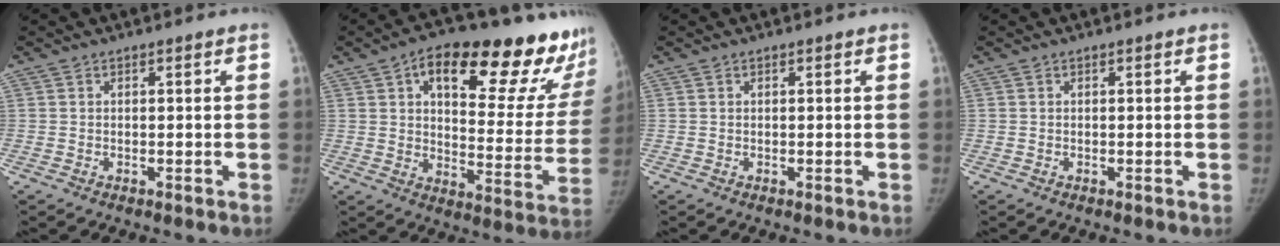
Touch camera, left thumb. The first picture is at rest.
{"total": 27.5, "force": [16.2, 10.1, 19.8], "torque": [-0.228, -0.045, 0.223]}
{"total": 0.0}
{"total": 0.0}